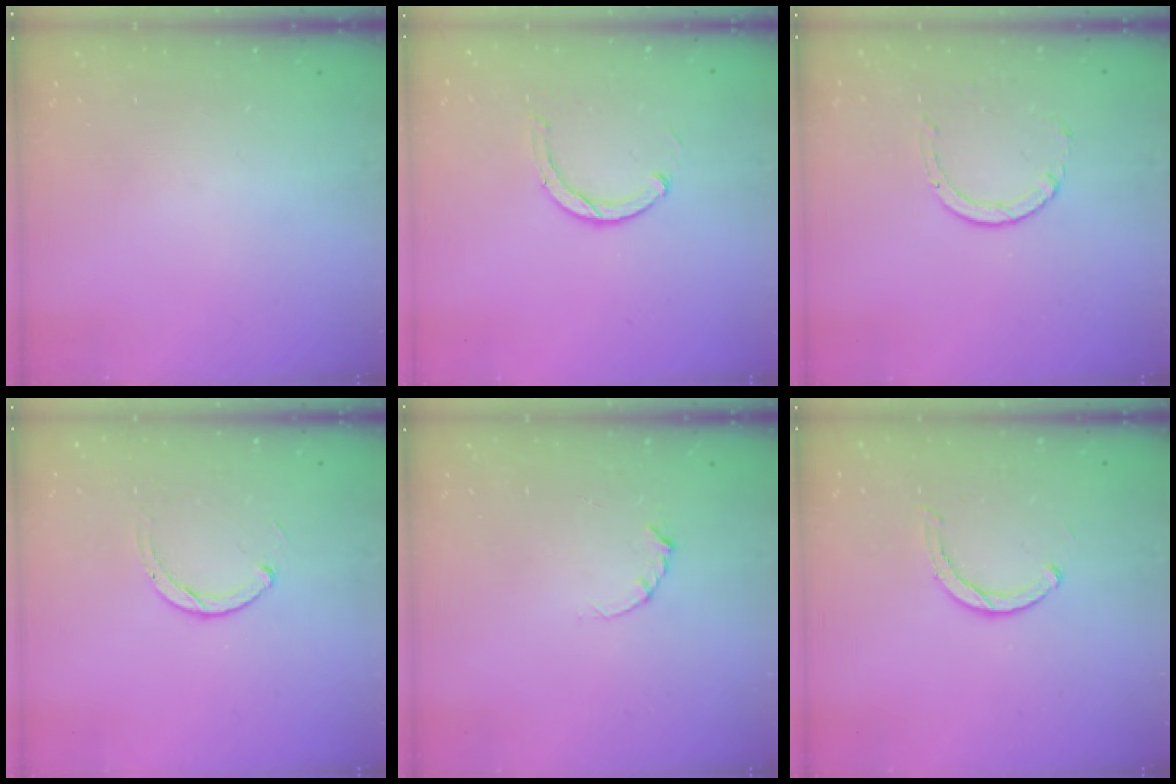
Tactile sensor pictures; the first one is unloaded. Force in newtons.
{"total": 2.9, "press": 2.9, "slide": 0.4}
{"total": 2.9, "press": 2.9, "slide": 0.4}
{"total": 2.5, "press": 2.5, "slide": 0.3}
{"total": 2.9, "press": 2.9, "slide": 0.3}
{"total": 2.8, "press": 2.7, "slide": 0.3}